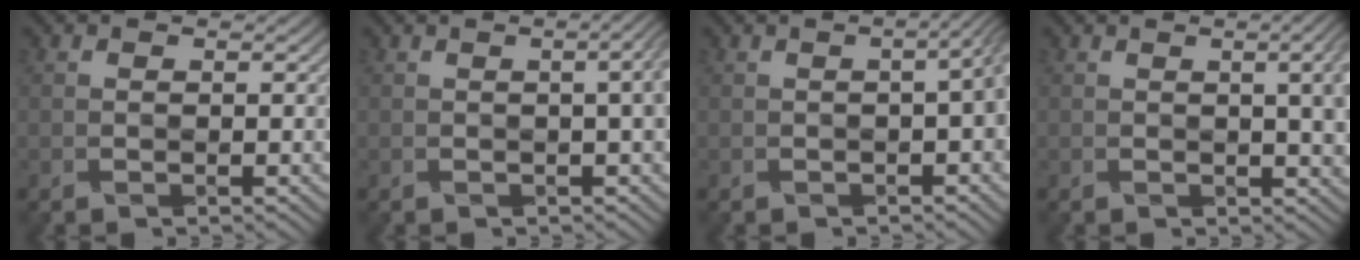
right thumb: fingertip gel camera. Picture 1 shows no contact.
{"total": 4.0, "force": [0.1, 0.9, 3.9], "torque": [-0.038, 0.016, 0.002]}
{"total": 4.1, "force": [-0.4, 1.0, 4.0], "torque": [-0.044, 0.007, 0.000]}
{"total": 5.6, "force": [0.8, 1.4, 5.3], "torque": [-0.059, 0.010, 0.016]}